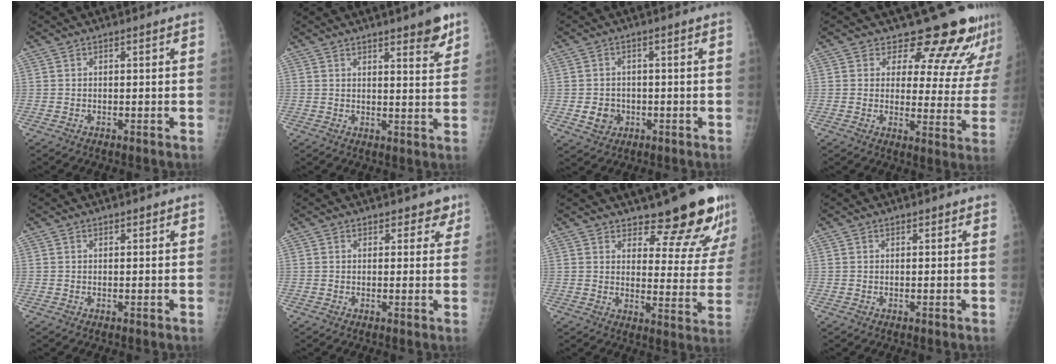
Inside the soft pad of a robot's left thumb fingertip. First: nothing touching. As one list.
[{"total": 6.3, "force": [4.1, 1.4, 4.6], "torque": [-0.049, -0.025, 0.052]}, {"total": 4.0, "force": [-0.9, 3.6, 1.6], "torque": [-0.012, 0.004, -0.008]}, {"total": 15.5, "force": [13.7, 5.7, 4.5], "torque": [-0.002, -0.101, 0.151]}, {"total": 0.6, "force": [0.6, 0.3, 0.2], "torque": [0.000, -0.004, 0.008]}, {"total": 3.2, "force": [2.4, 2.1, 0.7], "torque": [0.029, -0.010, 0.023]}, {"total": 14.6, "force": [12.6, 3.7, 6.5], "torque": [-0.041, -0.110, 0.156]}, {"total": 0.9, "force": [0.7, 0.5, 0.2], "torque": [0.004, -0.006, 0.007]}]